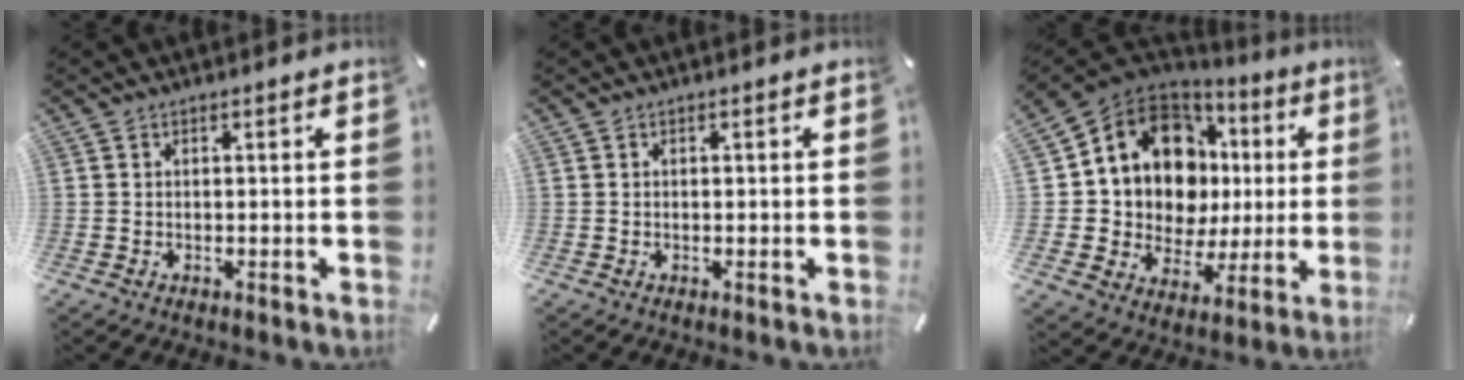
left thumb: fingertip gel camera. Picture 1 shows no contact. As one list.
[{"total": 0.0}, {"total": 15.4, "force": [5.4, 11.9, 8.2], "torque": [-0.141, -0.050, 0.103]}]